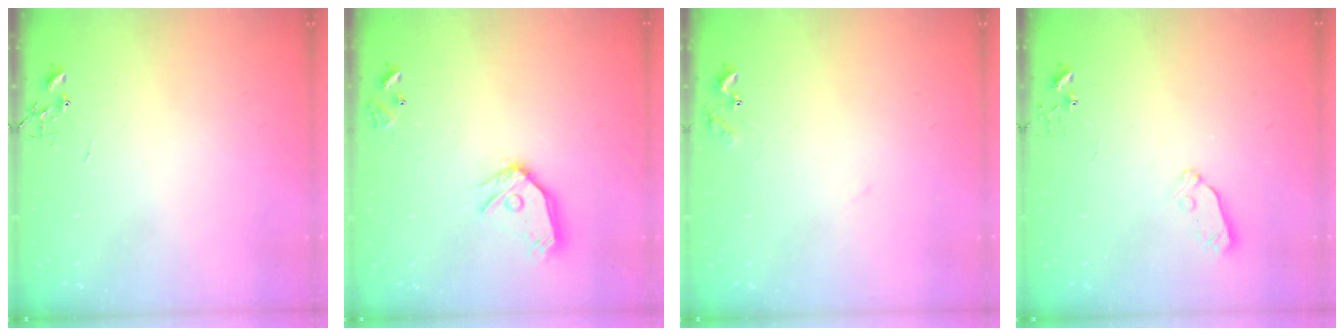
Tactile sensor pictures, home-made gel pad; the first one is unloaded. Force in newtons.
{"total": 12.3, "press": 12.2, "slide": 1.5}
{"total": 7.8, "press": 7.8, "slide": 0.5}
{"total": 5.0, "press": 4.9, "slide": 1.1}